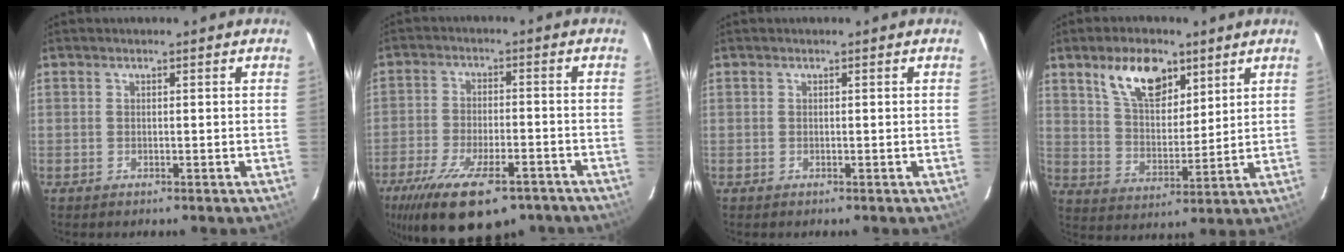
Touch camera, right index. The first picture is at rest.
{"total": 19.2, "force": [-13.0, 7.3, 12.2], "torque": [-0.242, -0.042, -0.199]}
{"total": 0.0}
{"total": 11.7, "force": [7.0, 6.0, 7.3], "torque": [-0.121, 0.010, 0.131]}